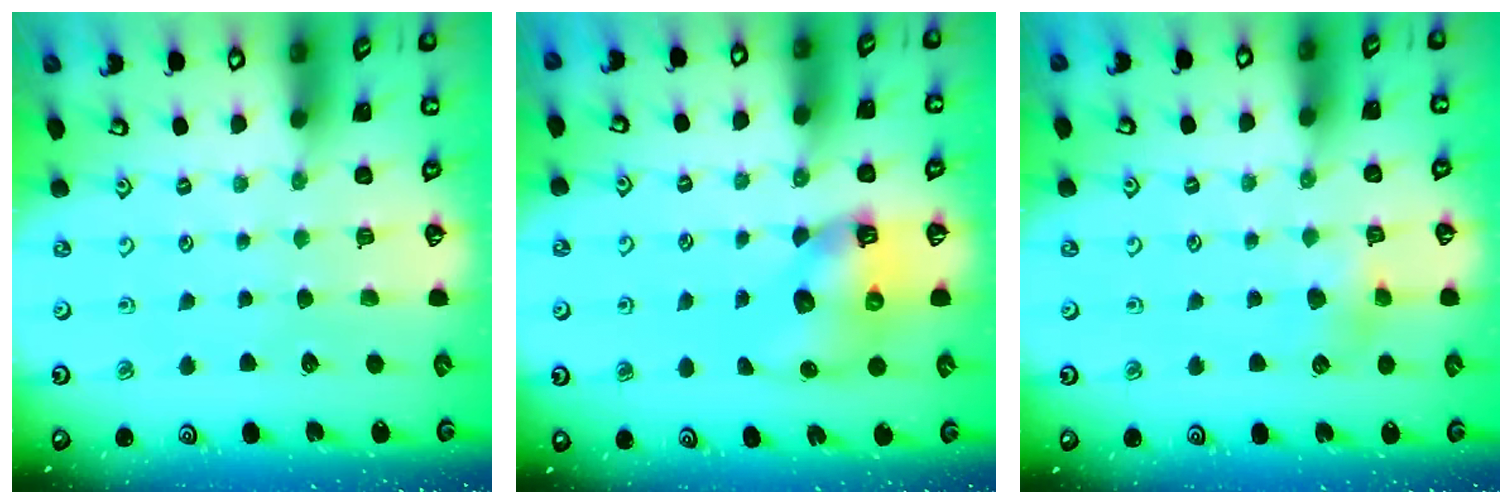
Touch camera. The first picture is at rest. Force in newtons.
{"total": 8.8, "press": 8.7, "slide": 1.4}
{"total": 5.1, "press": 5.1, "slide": 0.5}